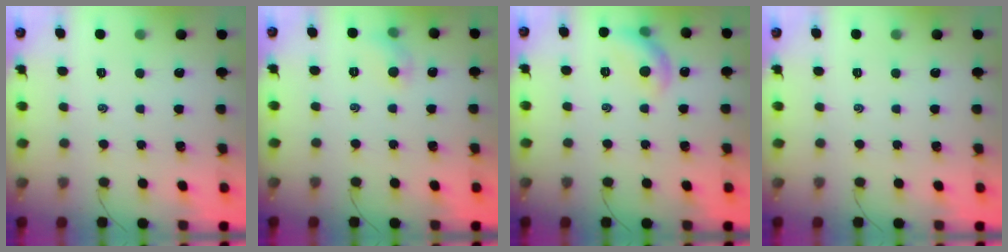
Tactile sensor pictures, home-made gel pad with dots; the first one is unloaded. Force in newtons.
{"total": 5.9, "press": 5.6, "slide": 1.8}
{"total": 8.5, "press": 8.4, "slide": 0.7}
{"total": 0.0}